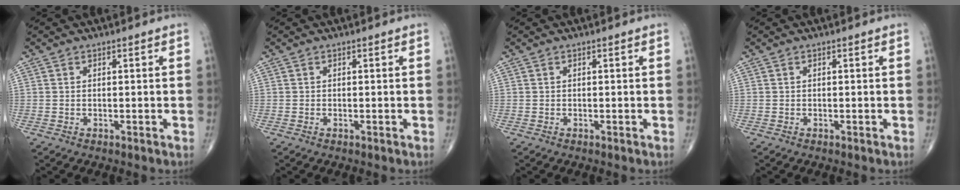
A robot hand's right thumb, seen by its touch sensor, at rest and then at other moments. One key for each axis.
{"total": 0.0}
{"total": 0.0}
{"total": 0.0}